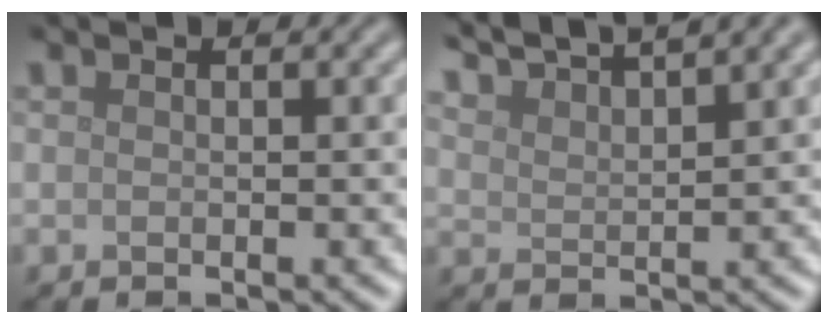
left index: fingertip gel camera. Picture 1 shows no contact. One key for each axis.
{"total": 5.9, "fx": 5.3, "fy": 0.9, "fz": 2.4, "tx": -0.034, "ty": 0.017, "tz": 0.077}